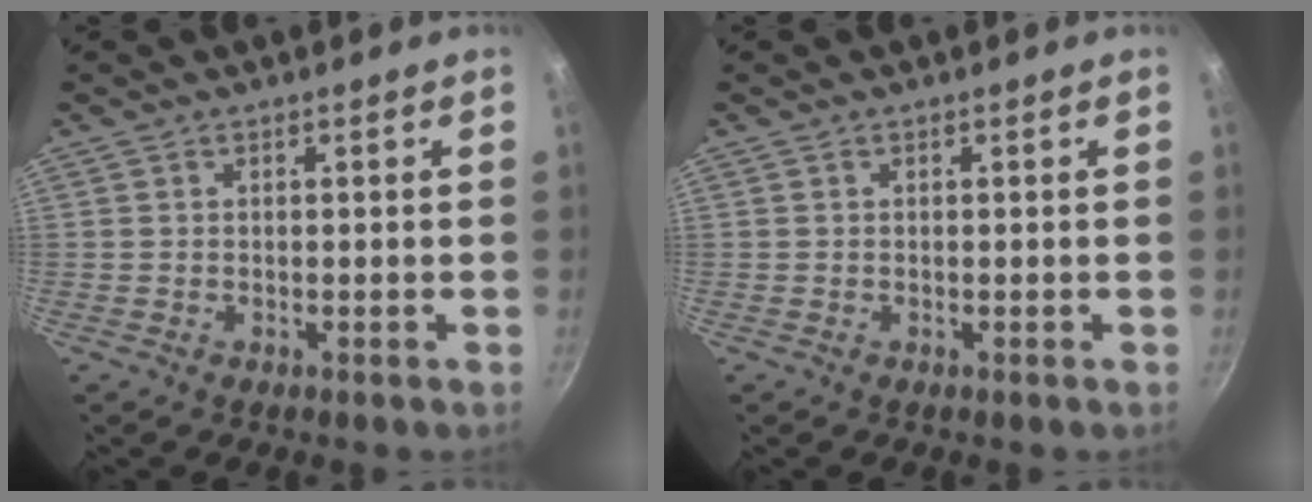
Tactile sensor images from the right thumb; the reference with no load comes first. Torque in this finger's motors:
{"motor_torque": [-0.01, 0.01, 0.06, 0.00, 0.00]}